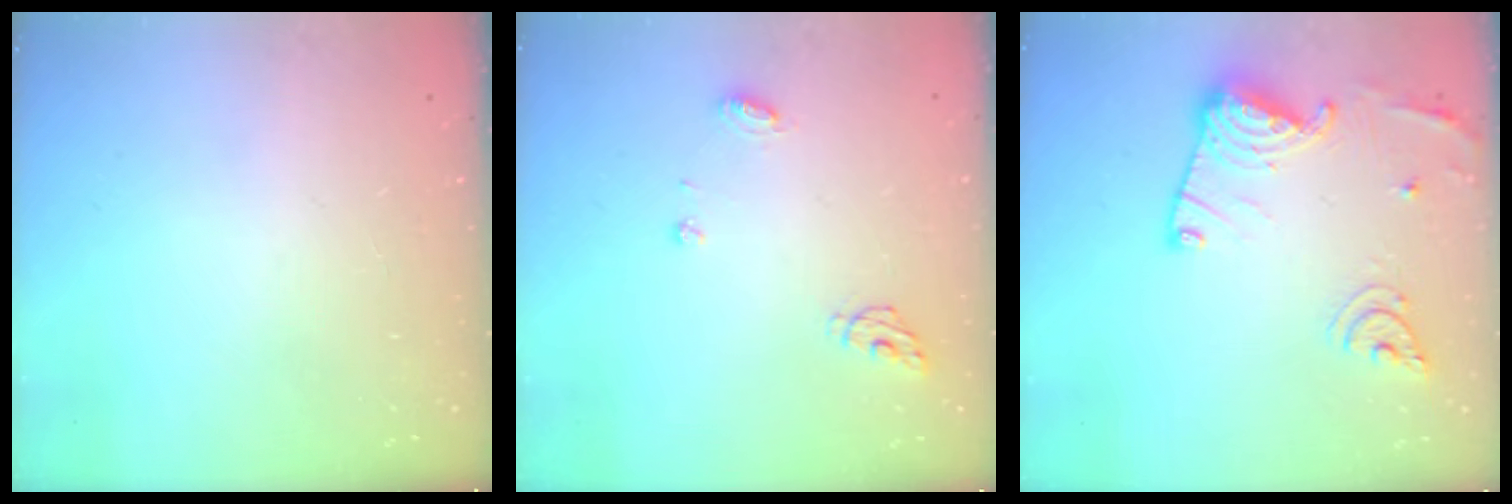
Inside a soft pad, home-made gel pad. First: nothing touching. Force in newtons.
{"total": 6.0, "press": 6.0, "slide": 0.7}
{"total": 17.0, "press": 16.9, "slide": 1.7}